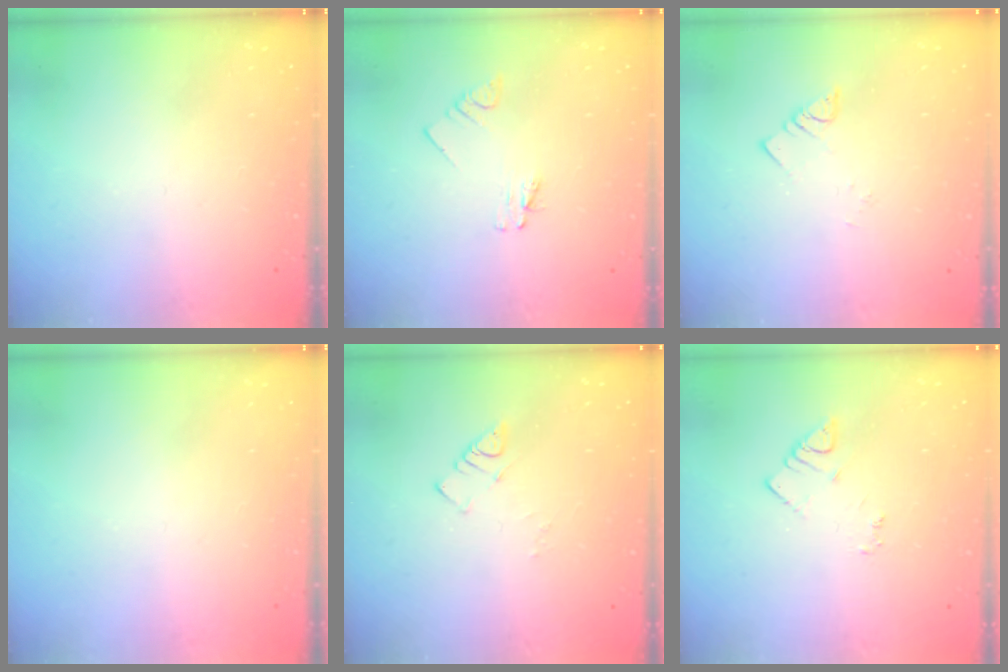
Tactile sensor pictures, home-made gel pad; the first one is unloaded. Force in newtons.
{"total": 1.6, "press": 1.6, "slide": 0.2}
{"total": 1.9, "press": 1.9, "slide": 0.1}
{"total": 0.0}
{"total": 4.0, "press": 4.0, "slide": 0.4}
{"total": 2.9, "press": 2.9, "slide": 0.3}